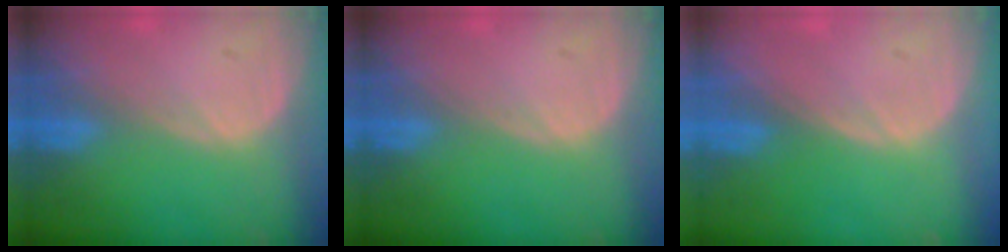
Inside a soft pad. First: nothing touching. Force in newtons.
{"total": 0.0}
{"total": 0.0}